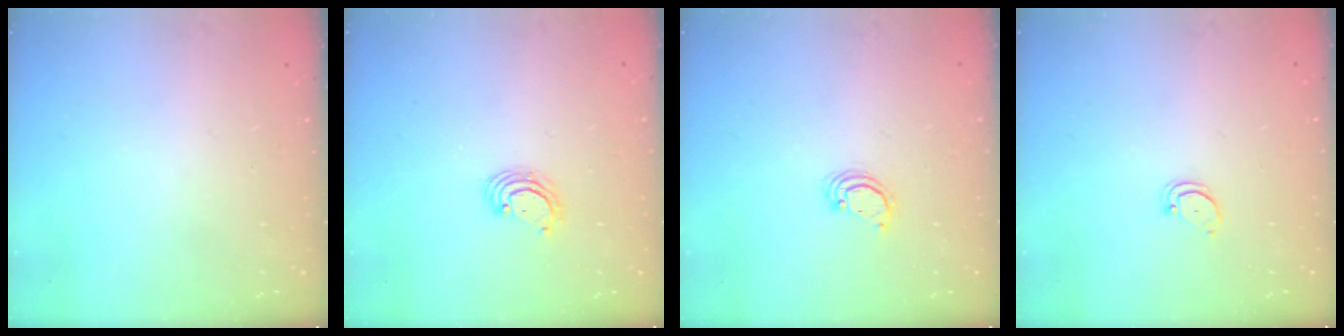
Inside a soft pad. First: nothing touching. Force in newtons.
{"total": 2.6, "press": 2.6, "slide": 0.2}
{"total": 2.1, "press": 2.1, "slide": 0.1}
{"total": 2.5, "press": 2.5, "slide": 0.2}